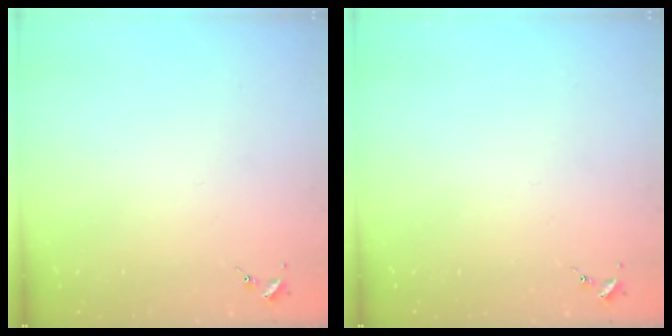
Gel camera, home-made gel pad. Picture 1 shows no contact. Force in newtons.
{"total": 0.0}